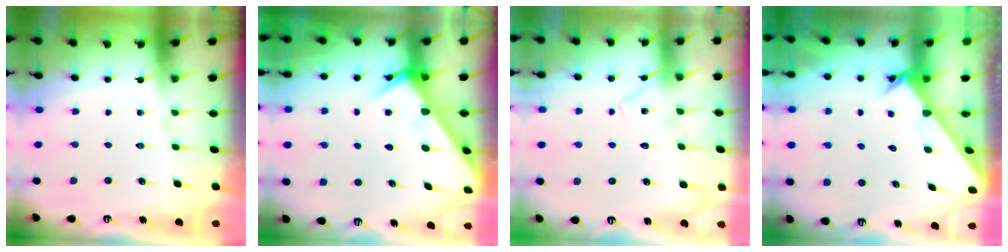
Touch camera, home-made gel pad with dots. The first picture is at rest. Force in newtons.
{"total": 5.1, "press": 5.0, "slide": 0.3}
{"total": 10.8, "press": 10.8, "slide": 0.6}
{"total": 2.5, "press": 2.5, "slide": 0.3}